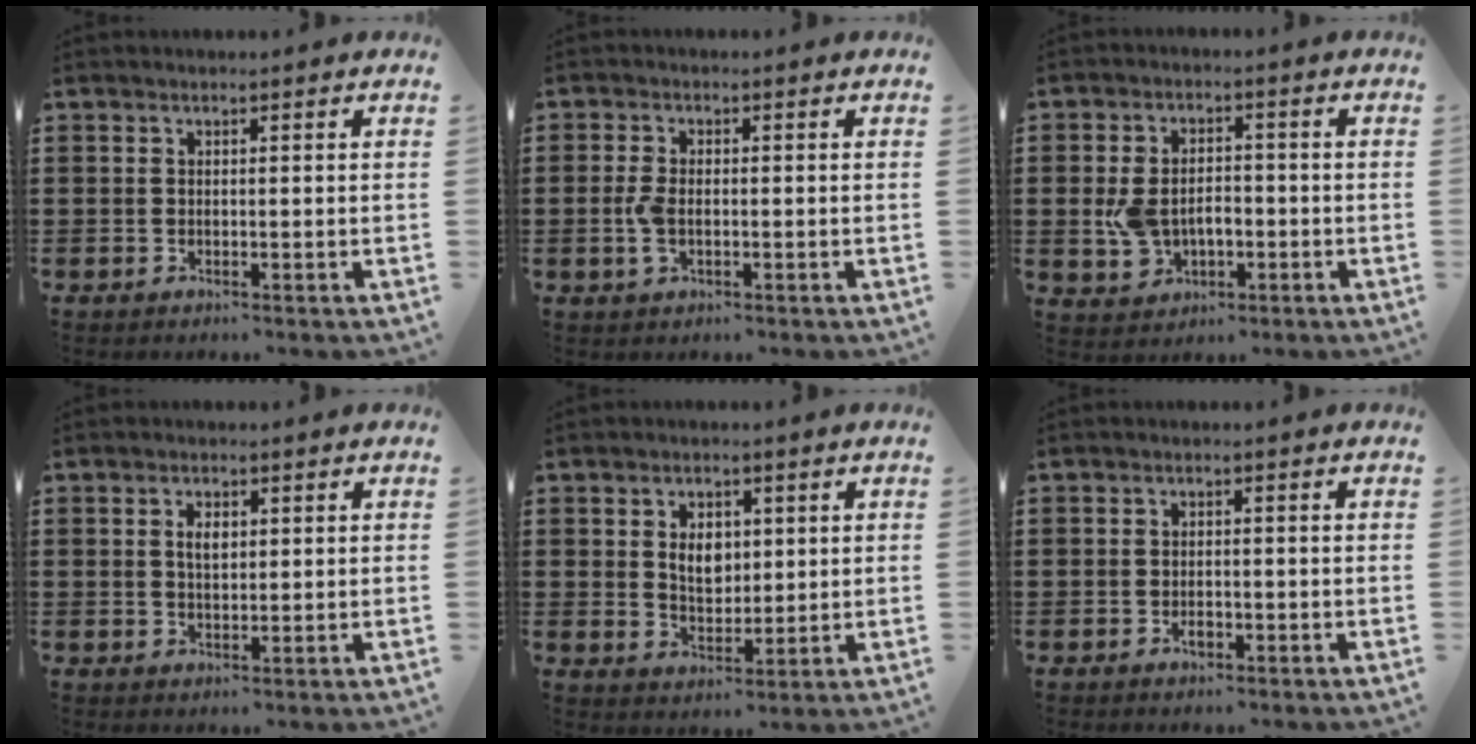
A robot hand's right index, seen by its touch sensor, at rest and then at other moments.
{"total": 3.3, "force": [-0.6, 1.7, 2.8], "torque": [-0.068, -0.004, -0.014]}
{"total": 5.4, "force": [-0.8, 3.8, 3.8], "torque": [-0.094, 0.002, -0.020]}
{"total": 2.4, "force": [0.5, 1.2, 2.0], "torque": [-0.042, 0.007, 0.008]}
{"total": 4.7, "force": [1.0, 3.2, 3.2], "torque": [-0.057, 0.005, 0.013]}
{"total": 1.6, "force": [-0.8, 0.9, 1.1], "torque": [-0.023, -0.001, -0.014]}